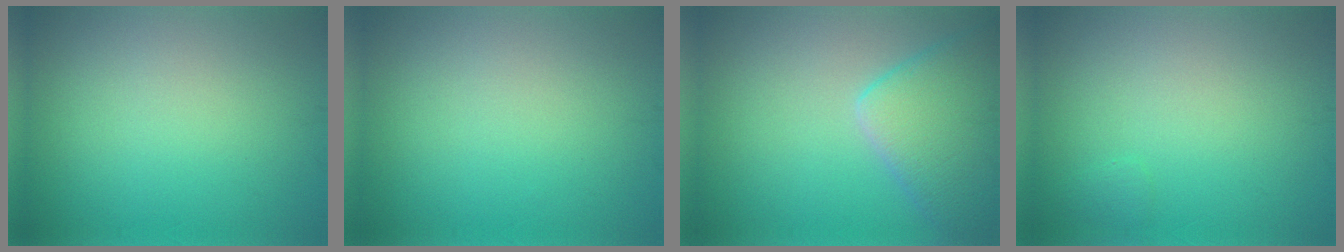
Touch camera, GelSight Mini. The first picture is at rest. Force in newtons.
{"total": 0.0}
{"total": 5.9, "press": 5.8, "slide": 0.5}
{"total": 0.6, "press": 0.6, "slide": 0.1}